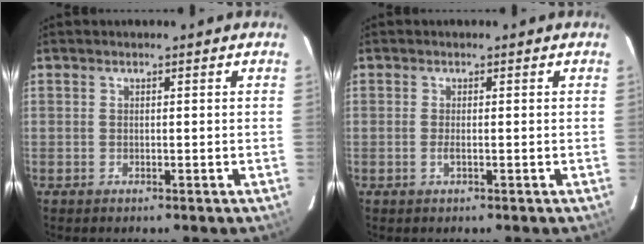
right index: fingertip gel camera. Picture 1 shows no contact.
{"total": 1.1, "force": [-0.2, -0.1, 1.0], "torque": [-0.022, -0.001, -0.005]}